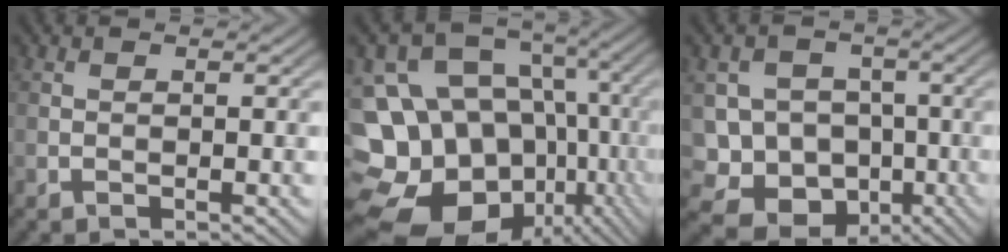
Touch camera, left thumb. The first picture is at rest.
{"total": 20.4, "force": [-5.1, 16.5, 10.7], "torque": [-0.236, 0.003, -0.050]}
{"total": 12.3, "force": [-3.5, 11.0, 4.3], "torque": [-0.122, -0.012, -0.077]}